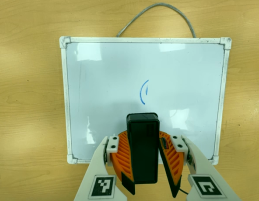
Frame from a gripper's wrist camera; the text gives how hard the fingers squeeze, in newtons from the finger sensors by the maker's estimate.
{"total": 9.4, "left": 9.7, "right": 9.1}